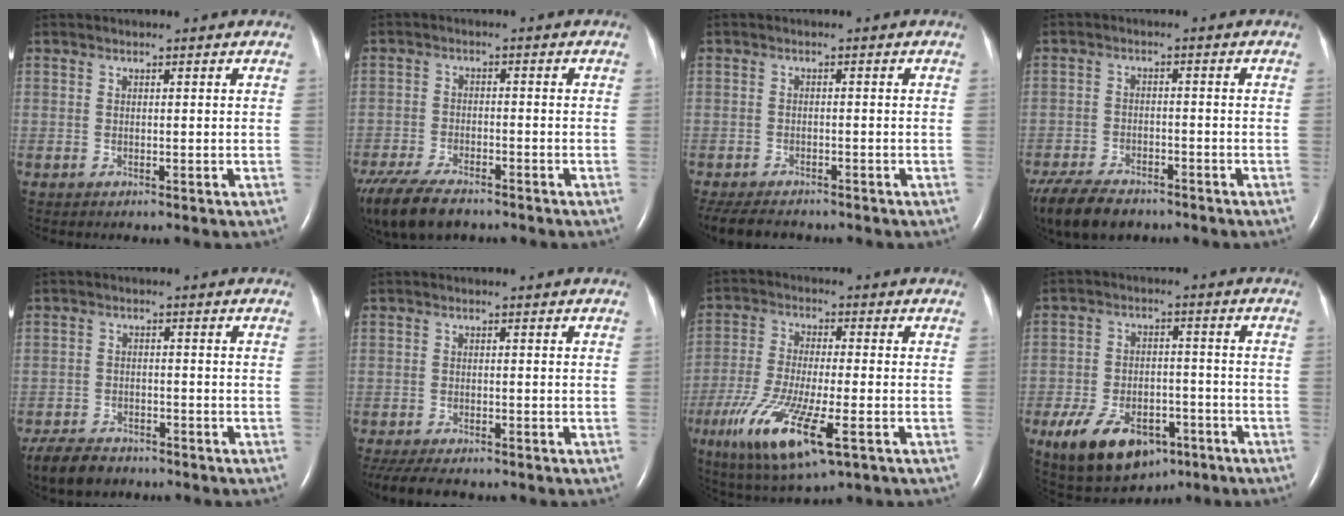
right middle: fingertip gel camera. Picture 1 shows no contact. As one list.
[{"total": 12.4, "force": [-9.5, 4.3, 6.7], "torque": [-0.144, -0.023, -0.158]}, {"total": 8.3, "force": [-7.0, 2.8, 3.5], "torque": [-0.064, -0.009, -0.105]}, {"total": 10.9, "force": [-8.4, 4.6, 5.2], "torque": [-0.109, -0.016, -0.137]}, {"total": 6.4, "force": [-5.4, 2.6, 2.2], "torque": [-0.044, -0.010, -0.092]}, {"total": 8.4, "force": [-7.0, 2.3, 4.1], "torque": [-0.070, -0.010, -0.107]}, {"total": 14.0, "force": [-6.0, 2.8, 12.3], "torque": [-0.249, -0.033, -0.099]}, {"total": 13.3, "force": [-7.4, 7.3, 8.3], "torque": [-0.149, 0.001, -0.110]}]